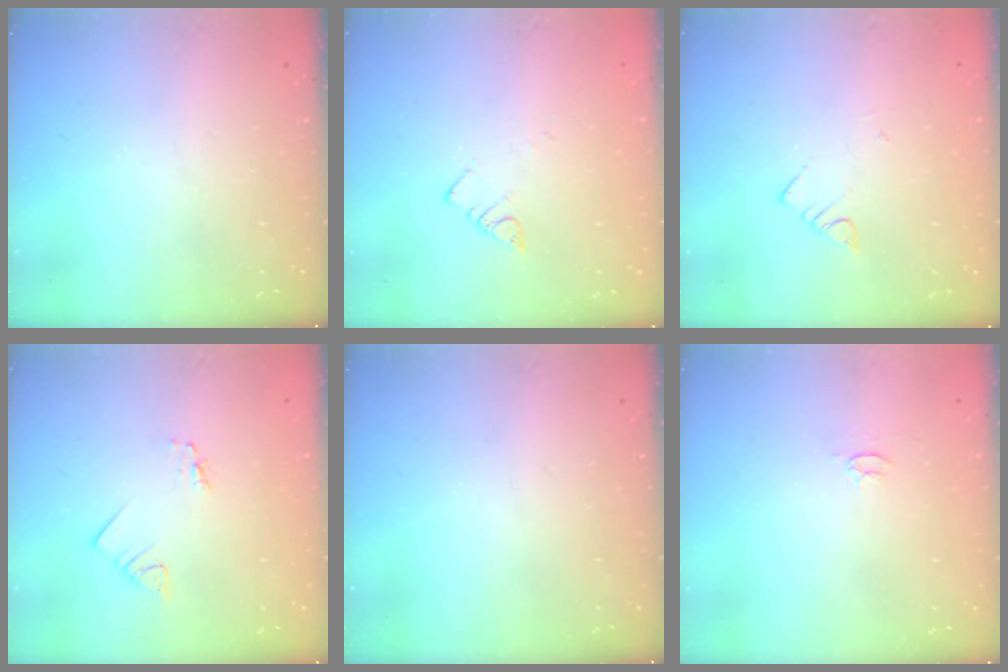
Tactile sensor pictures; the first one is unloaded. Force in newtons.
{"total": 3.9, "press": 3.8, "slide": 0.5}
{"total": 2.9, "press": 2.9, "slide": 0.2}
{"total": 2.5, "press": 2.5, "slide": 0.2}
{"total": 0.0}
{"total": 2.6, "press": 2.6, "slide": 0.3}